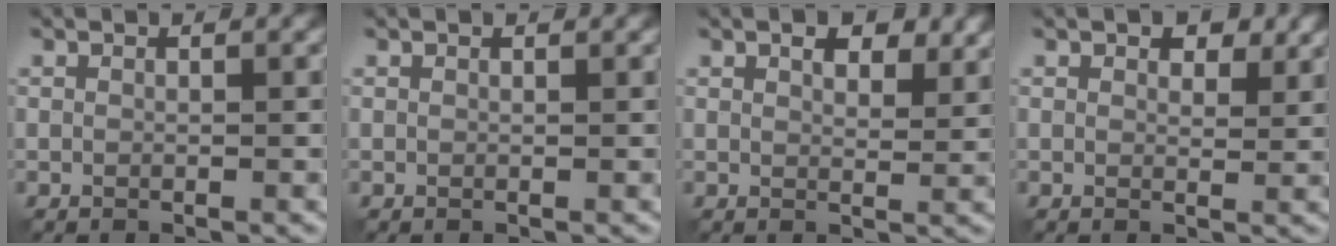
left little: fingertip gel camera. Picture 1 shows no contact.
{"total": 0.0}
{"total": 3.5, "force": [2.1, 1.6, 2.2], "torque": [-0.037, -0.001, 0.033]}
{"total": 2.8, "force": [1.7, 1.5, 1.6], "torque": [-0.022, -0.002, 0.026]}